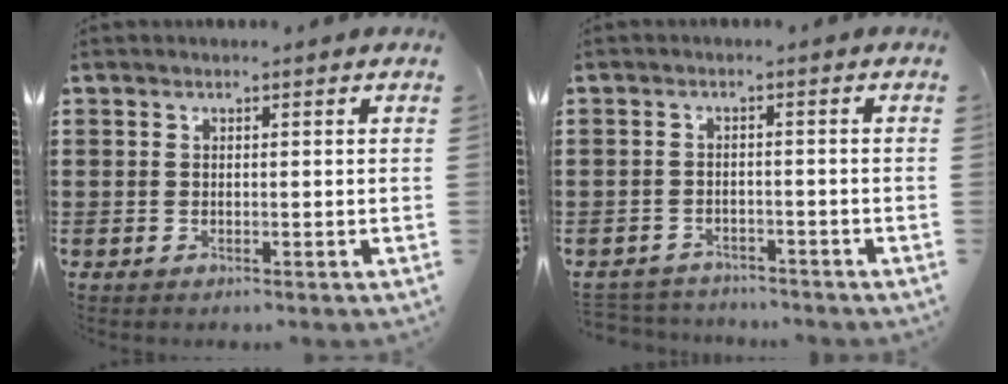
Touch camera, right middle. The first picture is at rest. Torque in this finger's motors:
{"motor_torque": [-0.24, -0.09, -0.18, -0.04]}